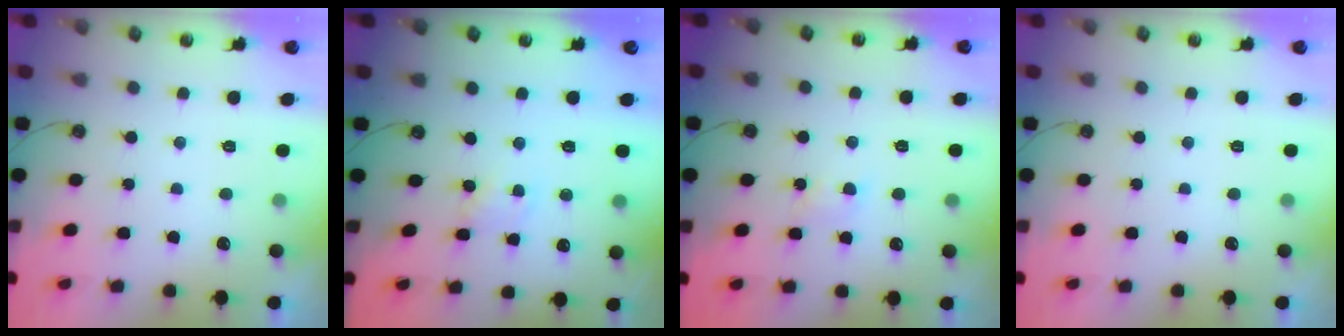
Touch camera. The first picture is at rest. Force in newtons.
{"total": 2.7, "press": 2.7, "slide": 0.2}
{"total": 4.1, "press": 4.0, "slide": 0.6}
{"total": 0.0}